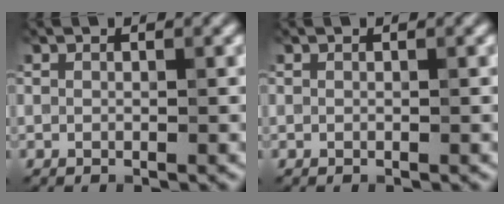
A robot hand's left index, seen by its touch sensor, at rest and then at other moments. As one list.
[{"total": 0.0}]